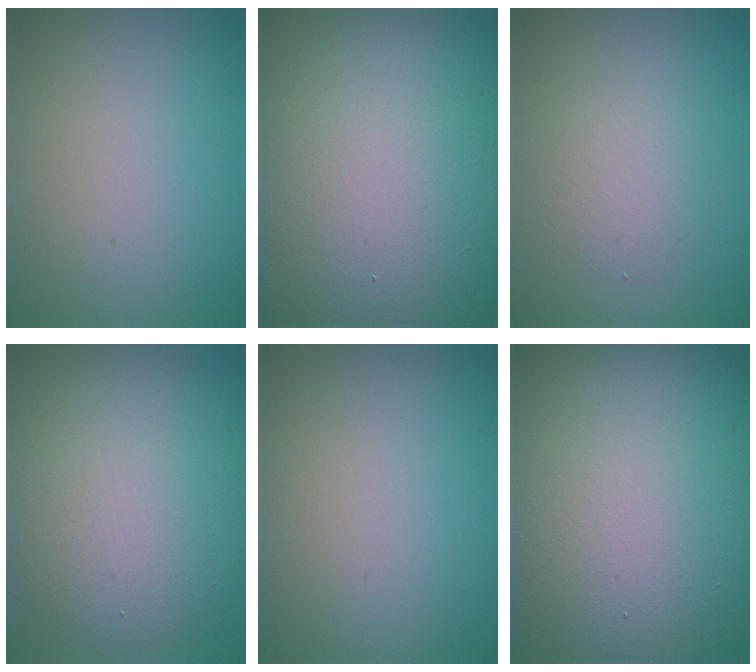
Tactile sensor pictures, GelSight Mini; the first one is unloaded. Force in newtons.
{"total": 21.6, "press": 21.6, "slide": 1.3}
{"total": 2.4, "press": 2.4, "slide": 0.2}
{"total": 9.2, "press": 9.1, "slide": 0.8}
{"total": 0.0}
{"total": 18.4, "press": 18.4, "slide": 0.8}